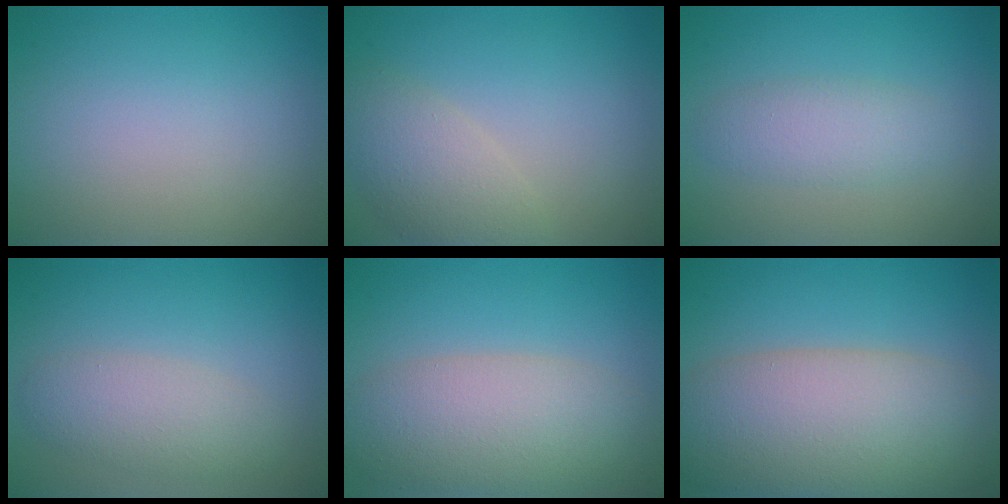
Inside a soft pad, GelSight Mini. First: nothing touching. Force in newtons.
{"total": 4.1, "press": 4.0, "slide": 0.4}
{"total": 2.7, "press": 2.7, "slide": 0.1}
{"total": 3.3, "press": 3.3, "slide": 0.2}
{"total": 7.0, "press": 7.0, "slide": 0.5}
{"total": 10.2, "press": 10.1, "slide": 0.9}